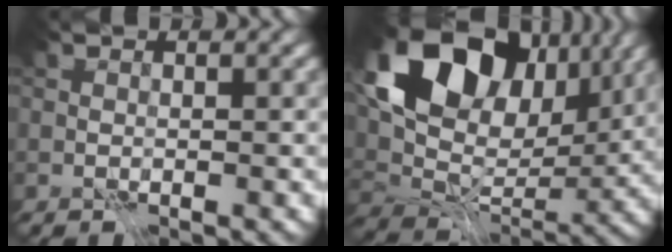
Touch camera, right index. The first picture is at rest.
{"total": 16.2, "force": [5.7, 10.6, 10.8], "torque": [-0.188, 0.031, 0.105]}